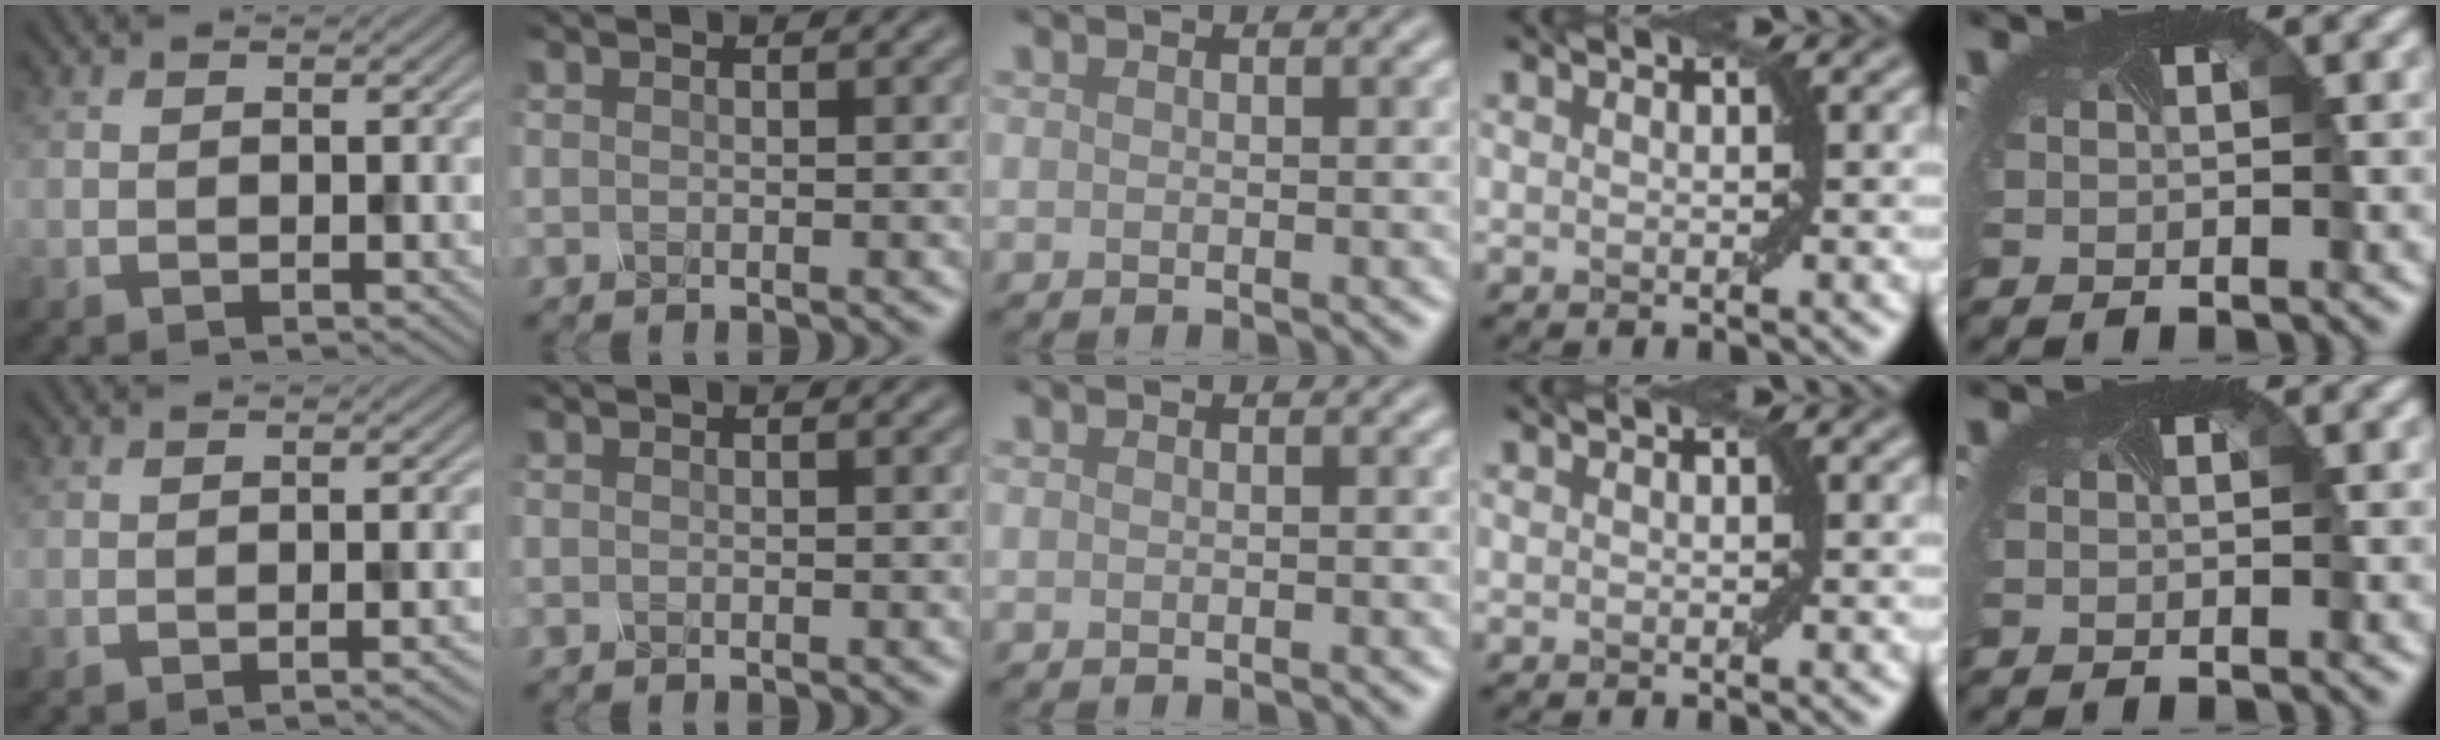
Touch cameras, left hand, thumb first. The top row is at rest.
{"thumb": {"total": 2.0, "force": [-1.0, 0.4, 1.7], "torque": [-0.013, 0.004, -0.023]}}